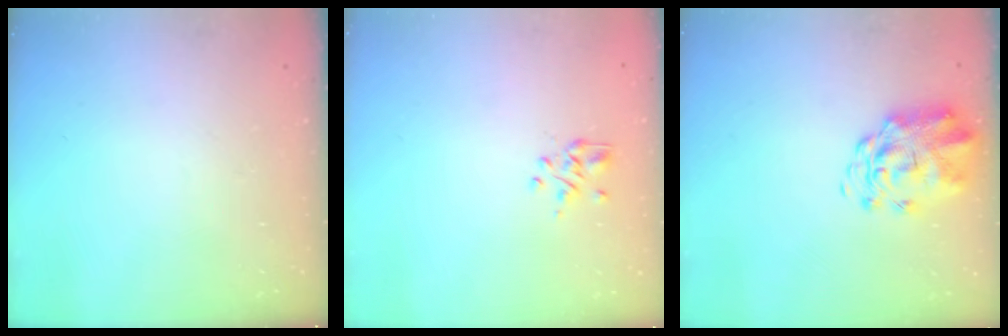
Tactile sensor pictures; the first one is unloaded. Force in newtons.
{"total": 1.9, "press": 1.7, "slide": 0.9}
{"total": 3.8, "press": 3.6, "slide": 1.2}